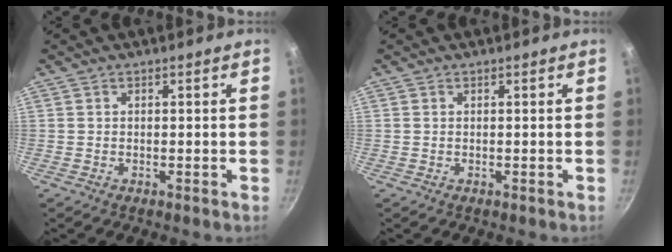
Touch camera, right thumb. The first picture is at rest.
{"total": 0.0}